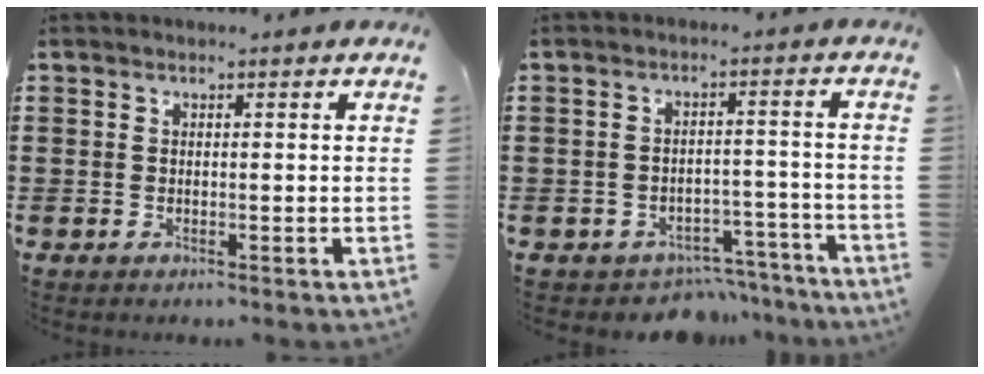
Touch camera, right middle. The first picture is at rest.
{"total": 4.3, "force": [-4.1, 1.0, 0.2], "torque": [-0.009, 0.007, -0.085]}